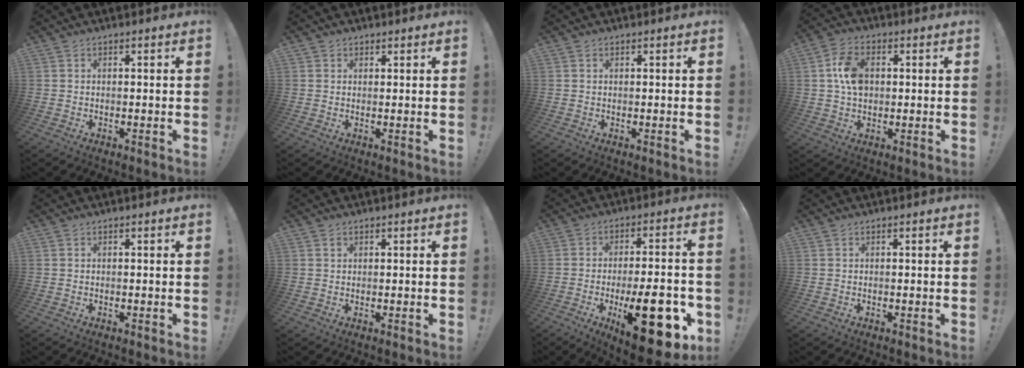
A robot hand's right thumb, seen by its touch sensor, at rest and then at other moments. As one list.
[{"total": 1.5, "force": [1.0, 1.2, 0.1], "torque": [0.004, -0.003, 0.017]}, {"total": 0.0}, {"total": 9.7, "force": [1.3, 6.8, 6.7], "torque": [-0.118, 0.010, 0.027]}, {"total": 0.0}, {"total": 0.7, "force": [0.4, 0.5, 0.2], "torque": [0.004, -0.001, 0.006]}, {"total": 23.3, "force": [-7.8, 8.8, 20.2], "torque": [-0.278, 0.042, -0.101]}, {"total": 0.0}]